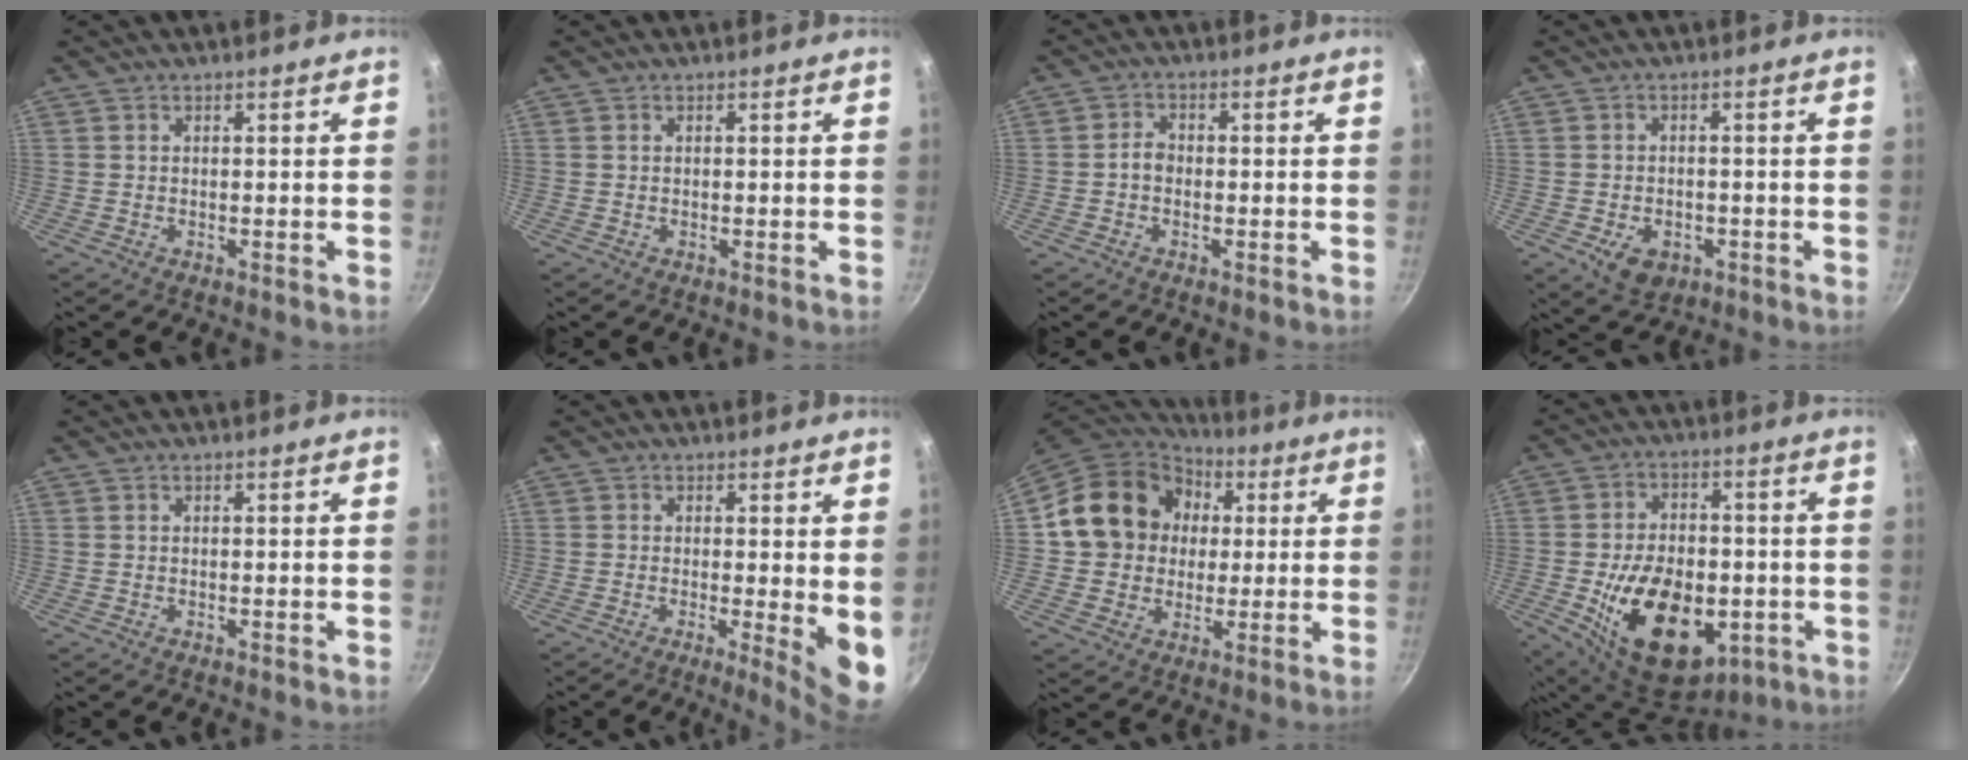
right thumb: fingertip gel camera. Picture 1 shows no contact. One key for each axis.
{"total": 0.0}
{"total": 2.5, "fx": -0.5, "fy": 1.9, "fz": 1.5, "tx": -0.018, "ty": 0.013, "tz": -0.012}
{"total": 6.1, "fx": -2.3, "fy": 4.3, "fz": 3.7, "tx": -0.049, "ty": 0.007, "tz": -0.027}
{"total": 0.0}
{"total": 7.1, "fx": -0.2, "fy": 1.7, "fz": 6.9, "tx": -0.087, "ty": -0.021, "tz": -0.003}
{"total": 17.7, "fx": 2.8, "fy": 15.4, "fz": 8.4, "tx": -0.121, "ty": 0.026, "tz": 0.041}
{"total": 20.7, "fx": -4.7, "fy": 13.2, "fz": 15.3, "tx": -0.223, "ty": 0.011, "tz": -0.060}